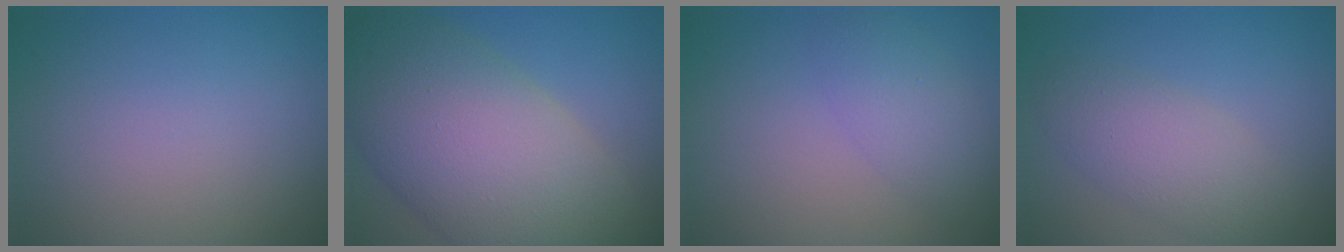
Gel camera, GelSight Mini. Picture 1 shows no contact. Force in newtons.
{"total": 14.5, "press": 14.5, "slide": 0.6}
{"total": 3.0, "press": 3.0, "slide": 0.2}
{"total": 3.8, "press": 3.8, "slide": 0.0}